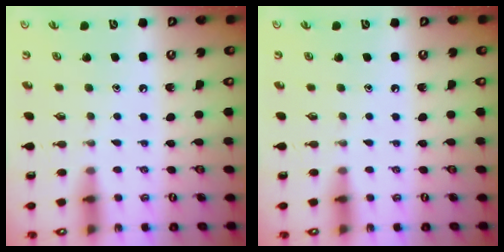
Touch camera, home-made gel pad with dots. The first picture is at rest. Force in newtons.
{"total": 0.0}